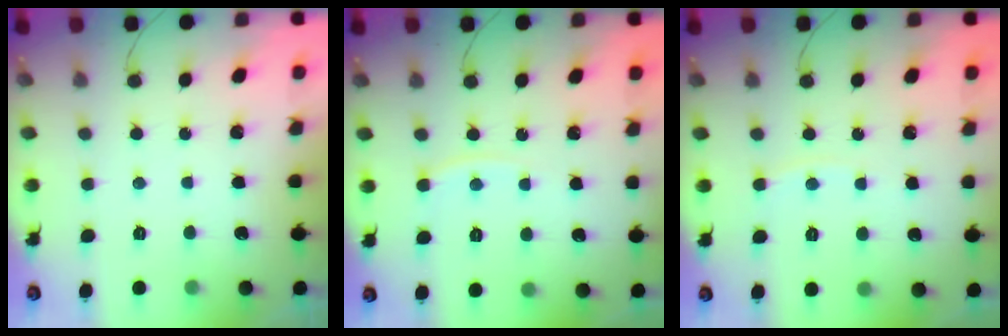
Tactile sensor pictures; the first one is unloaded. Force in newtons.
{"total": 4.6, "press": 4.6, "slide": 0.7}
{"total": 3.2, "press": 3.1, "slide": 0.4}